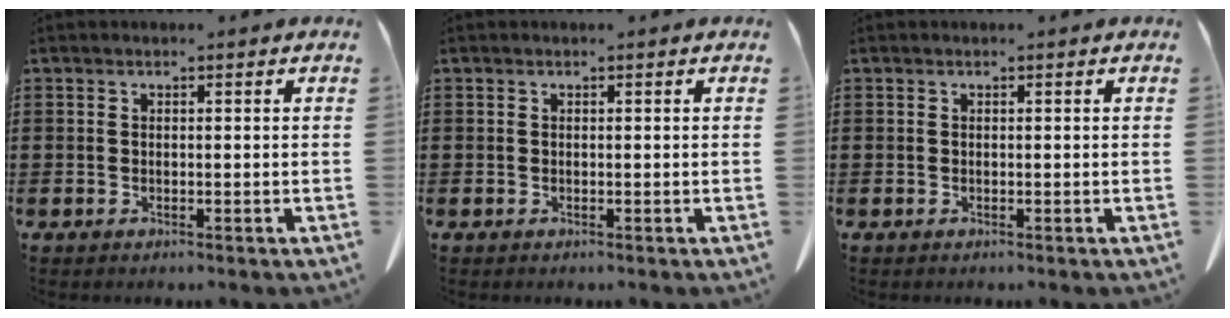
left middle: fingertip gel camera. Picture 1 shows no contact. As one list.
[{"total": 0.0}, {"total": 0.0}]